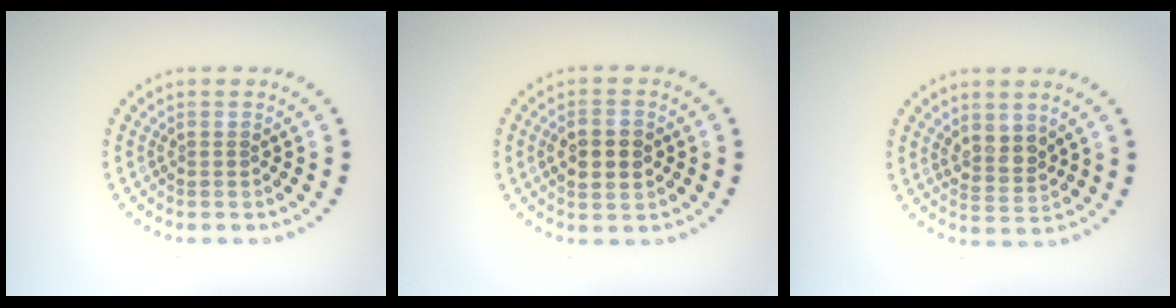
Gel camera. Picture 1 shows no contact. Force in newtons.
{"total": 4.1, "press": 4.1, "slide": 0.1}
{"total": 2.4, "press": 2.2, "slide": 1.1}